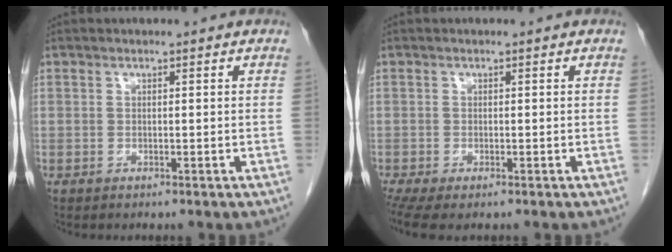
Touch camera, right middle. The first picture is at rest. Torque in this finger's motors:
{"motor_torque": [1.14, -0.98, 0.26, 0.10]}